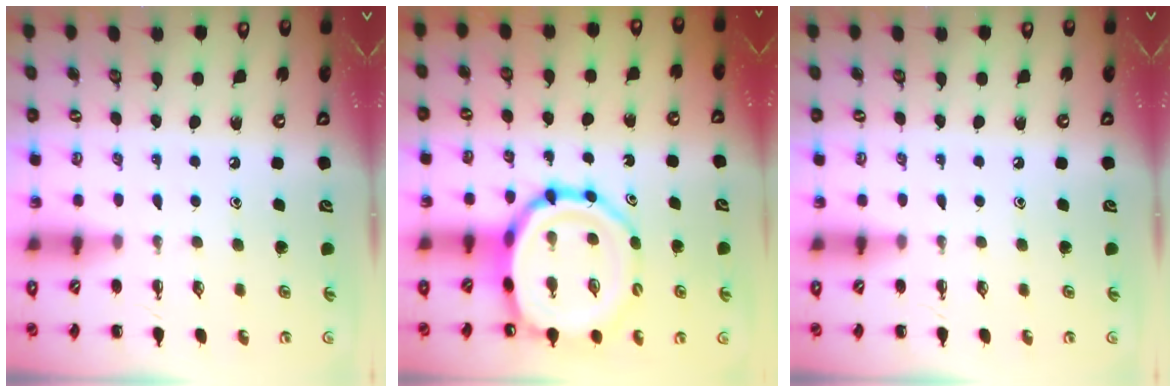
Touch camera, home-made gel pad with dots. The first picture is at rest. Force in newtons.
{"total": 15.9, "press": 15.5, "slide": 3.5}
{"total": 0.0}